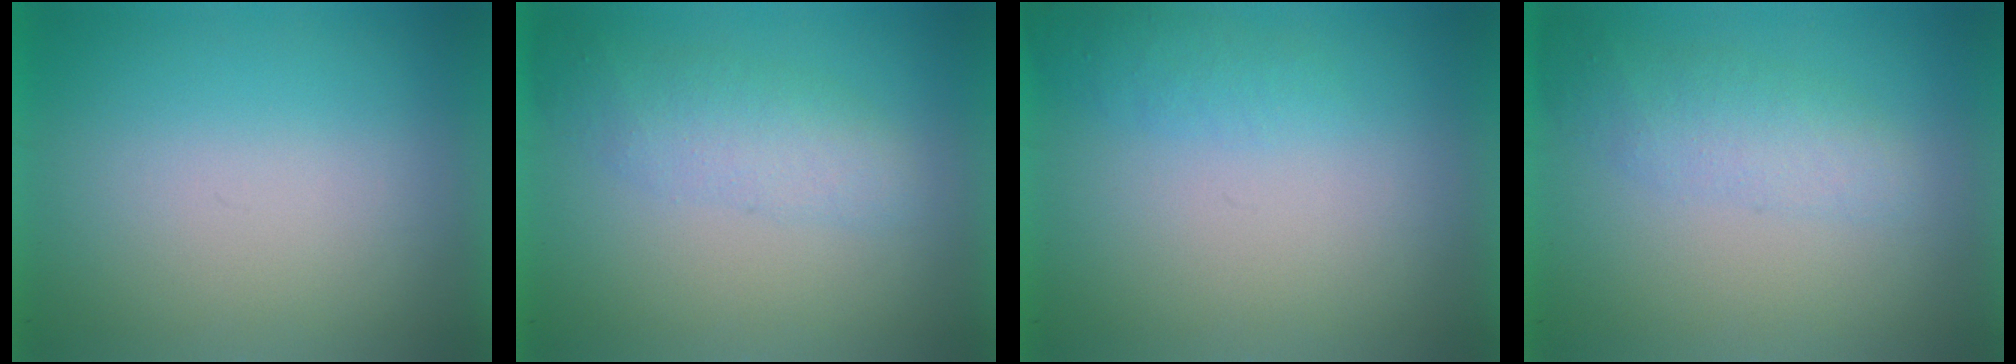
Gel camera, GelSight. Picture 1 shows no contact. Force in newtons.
{"total": 2.2}
{"total": 1.3}
{"total": 2.1}